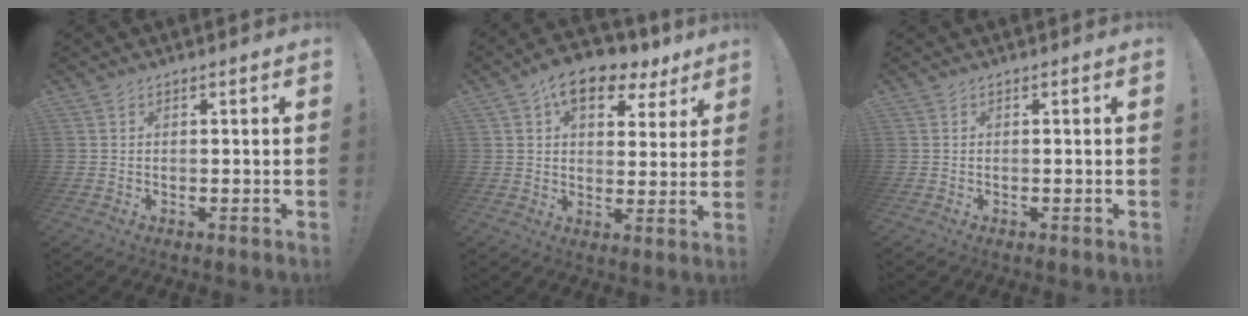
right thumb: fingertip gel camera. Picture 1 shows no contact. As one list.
[{"total": 11.6, "force": [6.6, 6.8, 6.7], "torque": [-0.102, -0.032, 0.119]}, {"total": 0.0}]